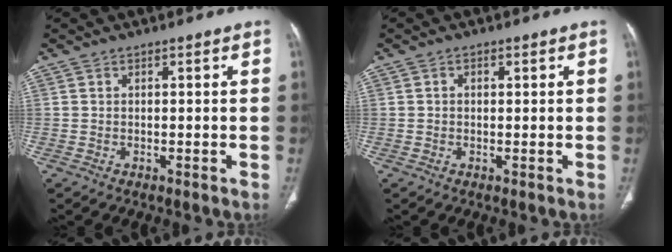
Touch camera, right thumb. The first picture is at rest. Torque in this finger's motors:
{"motor_torque": [-0.26, -0.14, -0.22, 0.38, 0.07]}